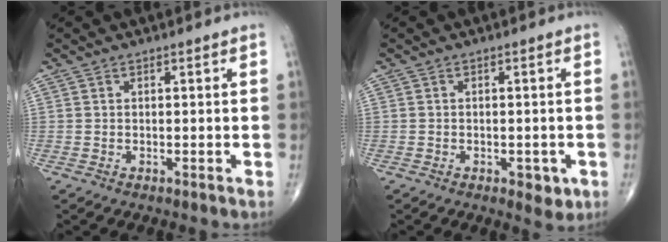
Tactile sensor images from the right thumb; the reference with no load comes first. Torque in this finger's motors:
{"motor_torque": [0.46, 0.57, -0.03, -0.11, -0.01]}